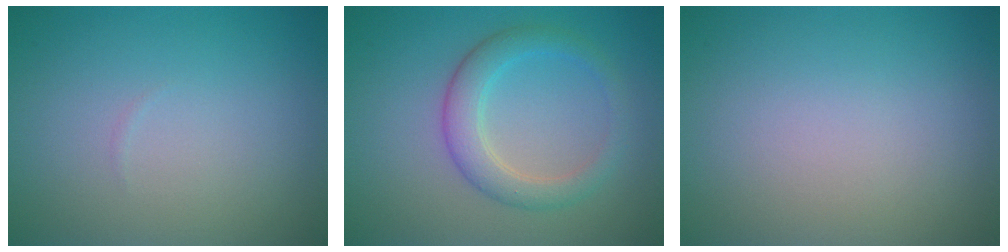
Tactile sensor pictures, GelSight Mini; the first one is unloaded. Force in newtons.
{"total": 3.5, "press": 3.5, "slide": 0.1}
{"total": 0.0}